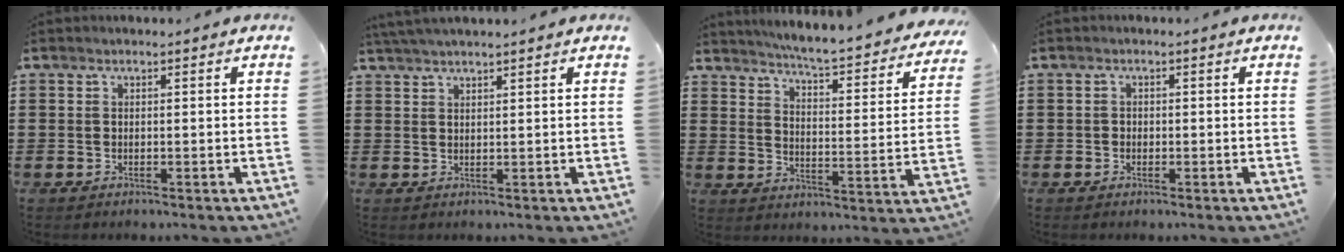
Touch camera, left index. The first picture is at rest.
{"total": 1.9, "force": [1.8, -0.2, 0.5], "torque": [-0.013, 0.003, 0.035]}
{"total": 5.1, "force": [4.7, -0.6, 1.7], "torque": [-0.049, -0.048, 0.072]}
{"total": 1.0, "force": [-0.4, 0.9, 0.2], "torque": [-0.007, 0.003, -0.009]}